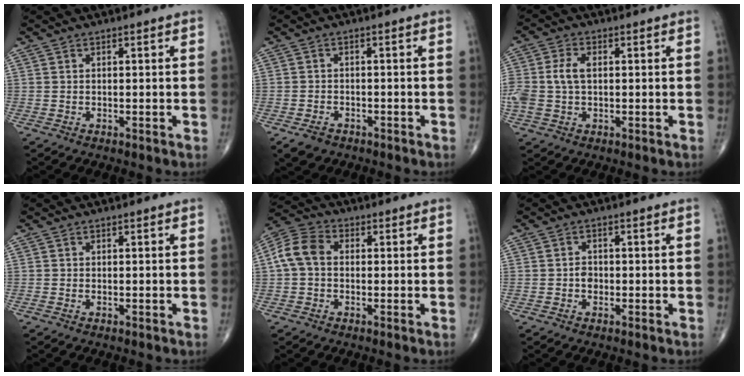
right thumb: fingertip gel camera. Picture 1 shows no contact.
{"total": 3.4, "force": [-2.2, 2.3, 1.3], "torque": [-0.020, 0.006, -0.034]}
{"total": 7.3, "force": [0.4, 4.7, 5.6], "torque": [-0.143, 0.015, 0.009]}
{"total": 0.0}
{"total": 7.4, "force": [0.2, 5.4, 4.9], "torque": [-0.097, 0.025, -0.006]}
{"total": 1.6, "force": [-0.4, 1.3, 0.9], "torque": [-0.008, 0.005, -0.010]}